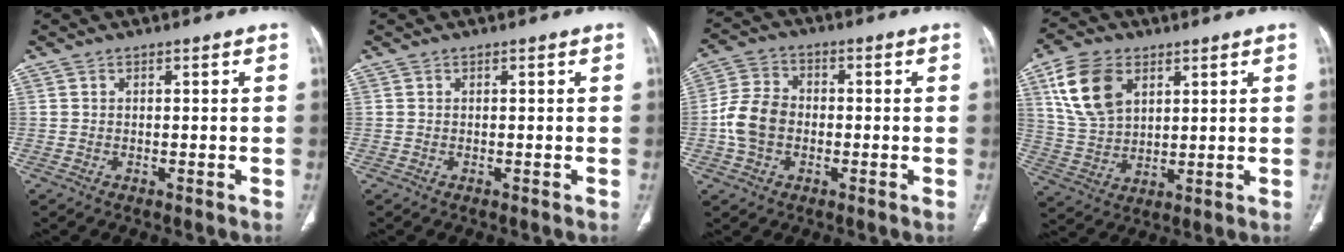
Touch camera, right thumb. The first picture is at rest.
{"total": 0.0}
{"total": 8.6, "force": [-1.3, 6.6, 5.4], "torque": [-0.099, 0.022, -0.033]}
{"total": 12.6, "force": [5.4, 8.0, 8.1], "torque": [-0.139, -0.012, 0.111]}